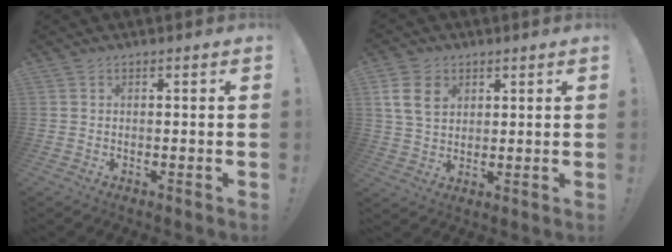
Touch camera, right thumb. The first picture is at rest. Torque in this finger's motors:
{"motor_torque": [1.03, 0.87, 0.63, -0.13, 0.03]}